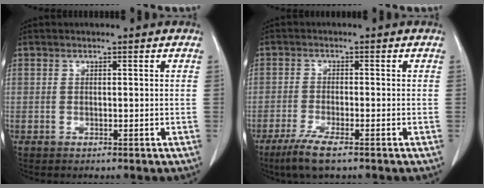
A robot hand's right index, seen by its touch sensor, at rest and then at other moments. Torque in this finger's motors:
{"motor_torque": [0.38, -0.34, 0.23, 0.08]}